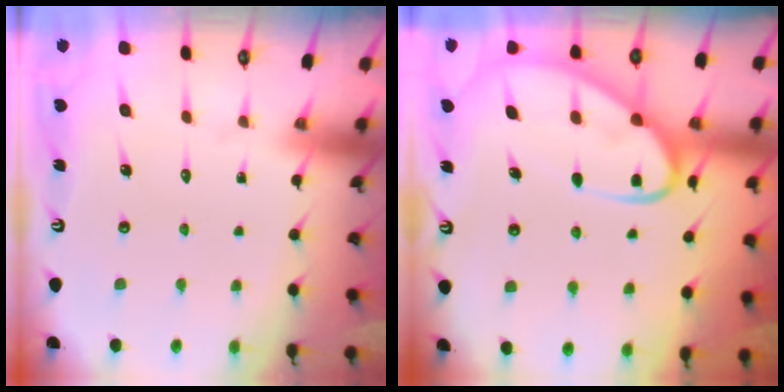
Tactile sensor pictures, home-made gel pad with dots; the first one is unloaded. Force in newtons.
{"total": 12.6, "press": 12.5, "slide": 1.3}